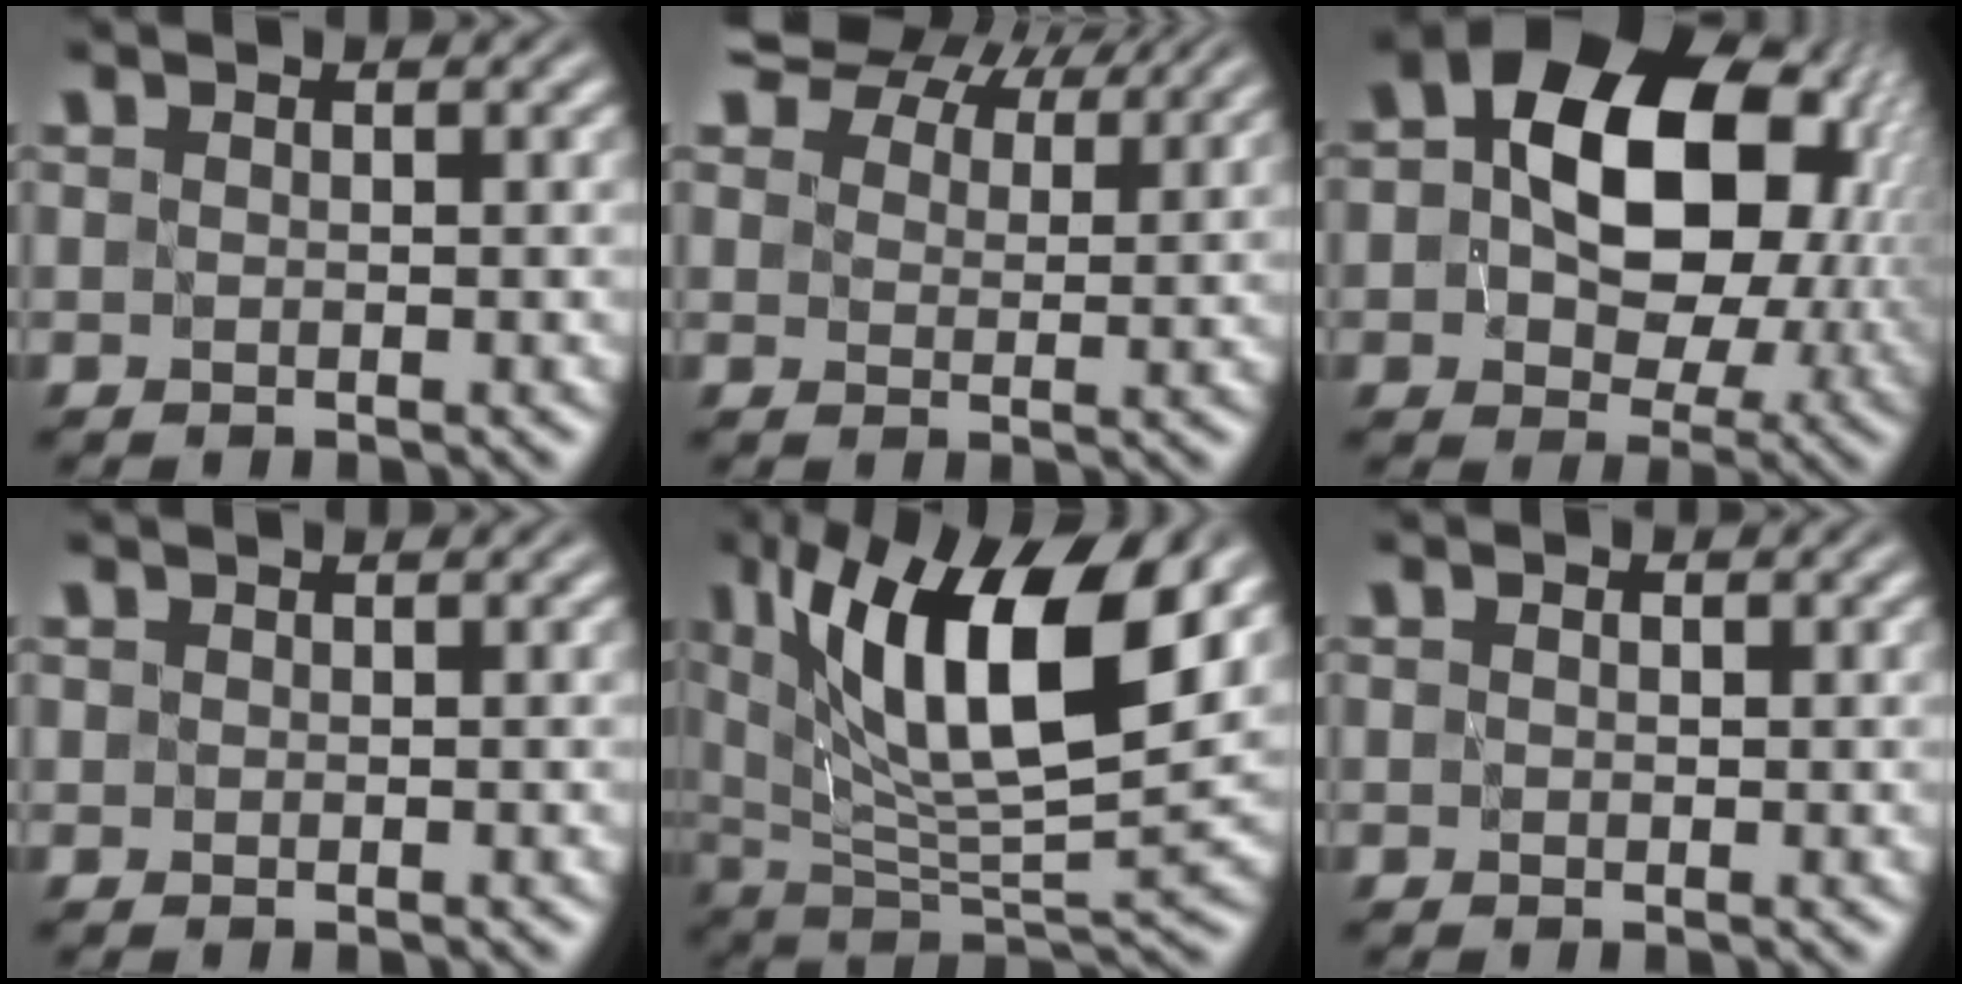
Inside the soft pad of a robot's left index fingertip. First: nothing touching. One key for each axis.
{"total": 9.8, "fx": 8.3, "fy": 3.7, "fz": 3.7, "tx": -0.084, "ty": -0.004, "tz": 0.134}
{"total": 15.9, "fx": 2.4, "fy": 10.6, "fz": 11.7, "tx": -0.155, "ty": 0.008, "tz": 0.043}
{"total": 0.0}
{"total": 12.4, "fx": 5.2, "fy": 4.4, "fz": 10.4, "tx": -0.170, "ty": -0.002, "tz": 0.097}
{"total": 0.8, "fx": 0.3, "fy": 0.6, "fz": 0.5, "tx": -0.011, "ty": 0.002, "tz": -0.005}